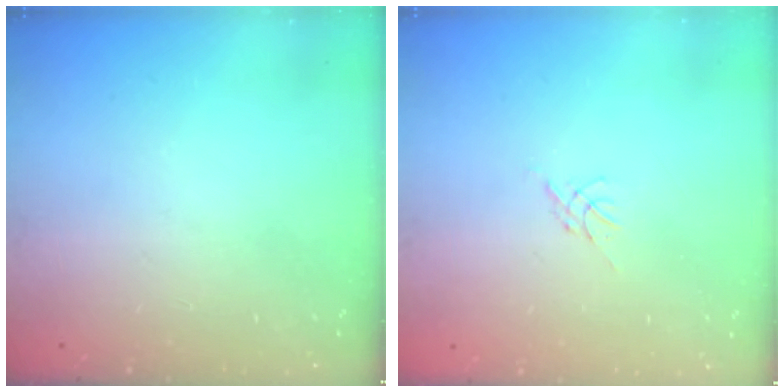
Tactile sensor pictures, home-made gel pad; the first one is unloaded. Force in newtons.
{"total": 0.0}